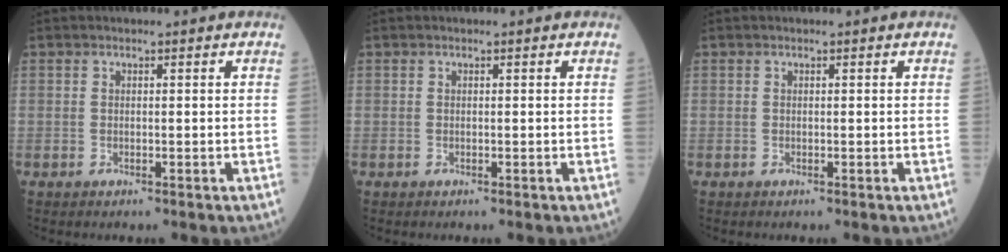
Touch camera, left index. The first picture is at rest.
{"total": 0.0}
{"total": 0.0}